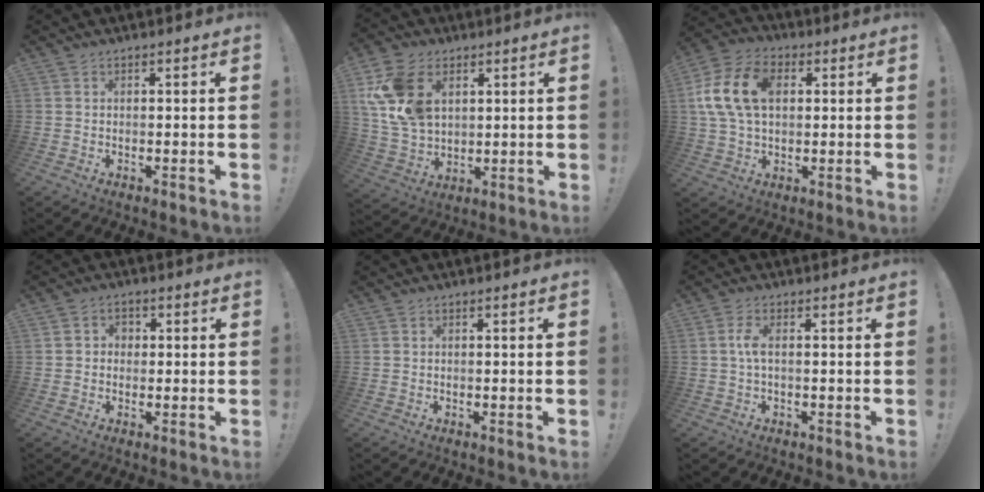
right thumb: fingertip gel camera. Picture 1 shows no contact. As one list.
[{"total": 16.6, "force": [5.4, 11.7, 10.4], "torque": [-0.204, -0.017, 0.107]}, {"total": 16.2, "force": [3.2, 10.9, 11.6], "torque": [-0.227, 0.010, 0.059]}, {"total": 2.9, "force": [-0.3, 2.7, 1.1], "torque": [-0.015, 0.004, -0.006]}, {"total": 0.8, "force": [-0.4, -0.2, 0.7], "torque": [-0.012, -0.002, -0.007]}, {"total": 3.9, "force": [0.0, 1.2, 3.7], "torque": [-0.075, 0.002, -0.002]}]